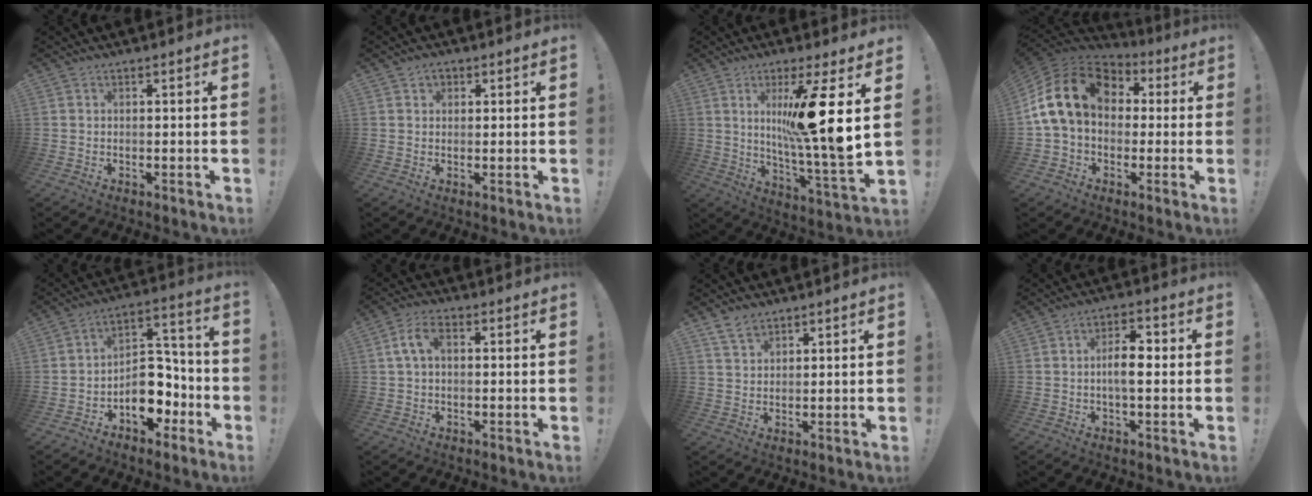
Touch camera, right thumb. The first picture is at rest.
{"total": 2.2, "force": [0.9, 1.8, 0.9], "torque": [-0.003, -0.003, 0.013]}
{"total": 17.9, "force": [5.2, 0.6, 17.1], "torque": [-0.267, -0.038, 0.060]}
{"total": 19.5, "force": [3.8, 13.7, 13.3], "torque": [-0.244, 0.008, 0.073]}
{"total": 13.5, "force": [-5.5, 10.0, 7.1], "torque": [-0.074, 0.040, -0.081]}
{"total": 6.5, "force": [1.3, 4.0, 4.9], "torque": [-0.097, 0.012, 0.025]}
{"total": 4.8, "force": [3.7, 2.5, 1.9], "torque": [-0.038, -0.014, 0.070]}
{"total": 7.3, "force": [-0.3, 3.2, 6.6], "torque": [-0.101, 0.003, -0.013]}